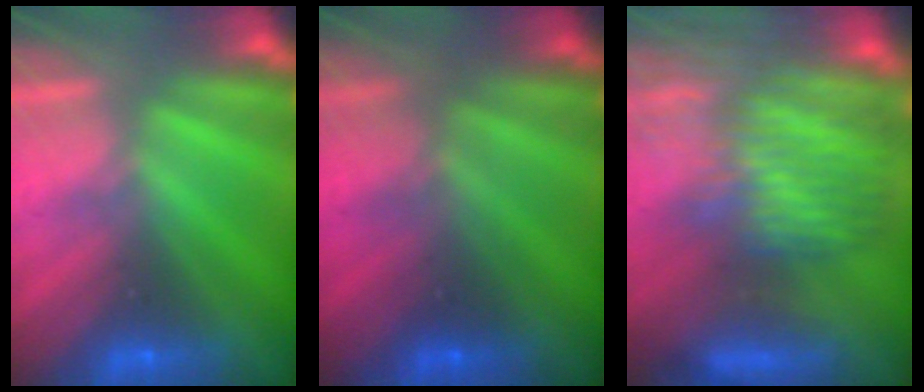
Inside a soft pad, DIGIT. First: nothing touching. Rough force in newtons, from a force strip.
{"total": 1.9}
{"total": 9.2}